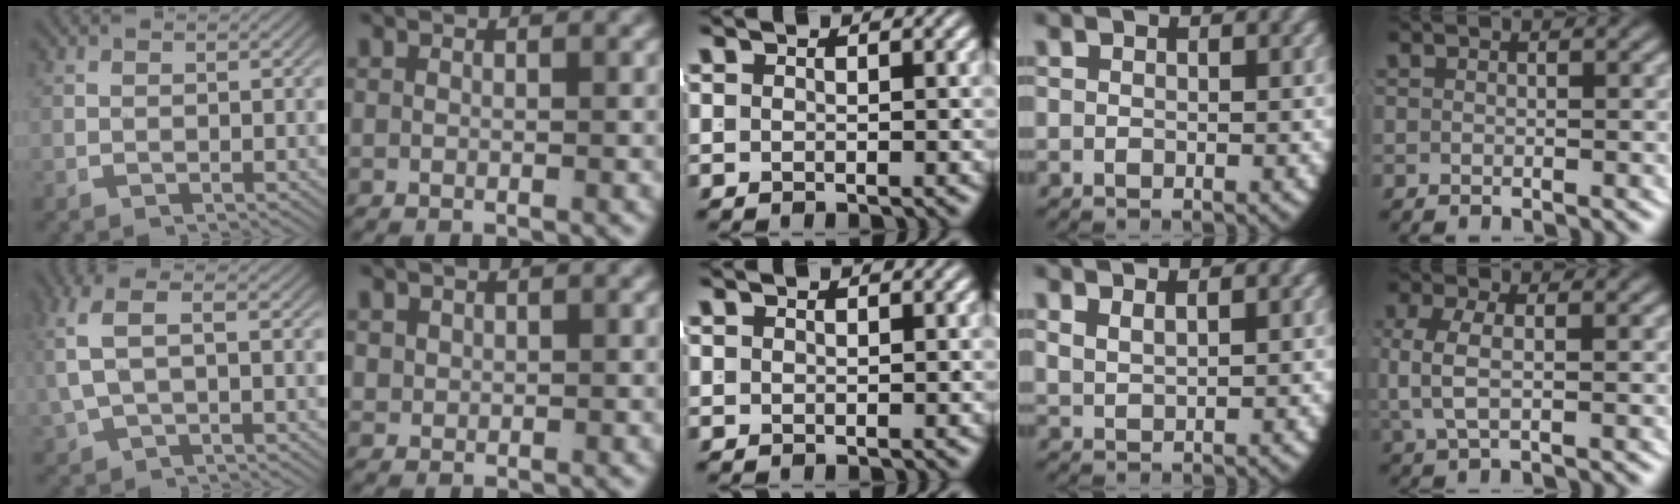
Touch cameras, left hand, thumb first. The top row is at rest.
{"thumb": {"total": 4.9, "force": [0.6, 2.7, 4.1], "torque": [-0.111, 0.003, 0.023]}, "index": {"total": 1.3, "force": [0.8, 0.9, 0.5], "torque": [-0.019, -0.008, 0.025]}, "ring": {"total": 1.7, "force": [1.6, 0.4, 0.5], "torque": [-0.011, 0.001, 0.035]}, "little": {"total": 3.4, "force": [0.3, 1.7, 3.0], "torque": [-0.077, -0.007, 0.013]}}